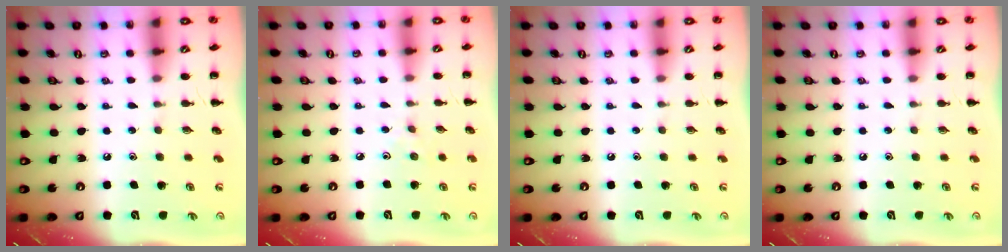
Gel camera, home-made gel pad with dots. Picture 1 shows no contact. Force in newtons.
{"total": 2.5, "press": 2.3, "slide": 1.0}
{"total": 0.0}
{"total": 0.0}